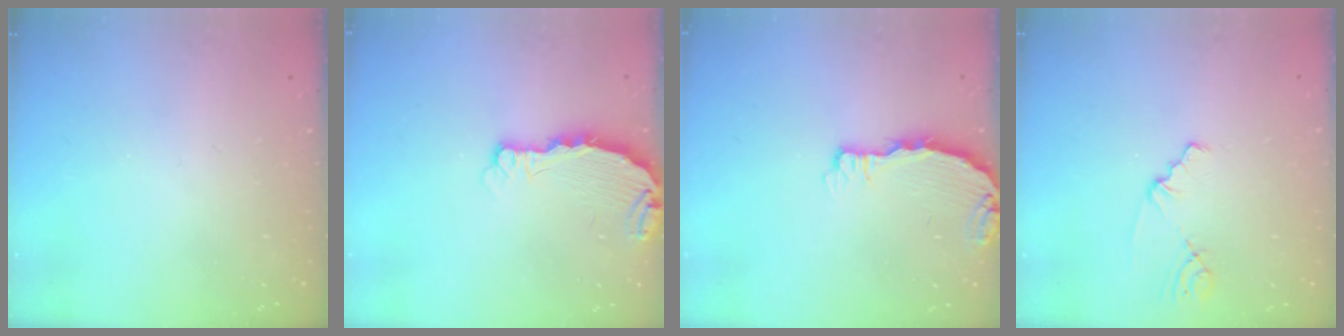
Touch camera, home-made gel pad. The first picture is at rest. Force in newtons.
{"total": 3.9, "press": 3.9, "slide": 0.5}
{"total": 5.0, "press": 5.0, "slide": 0.2}
{"total": 1.5, "press": 1.5, "slide": 0.2}